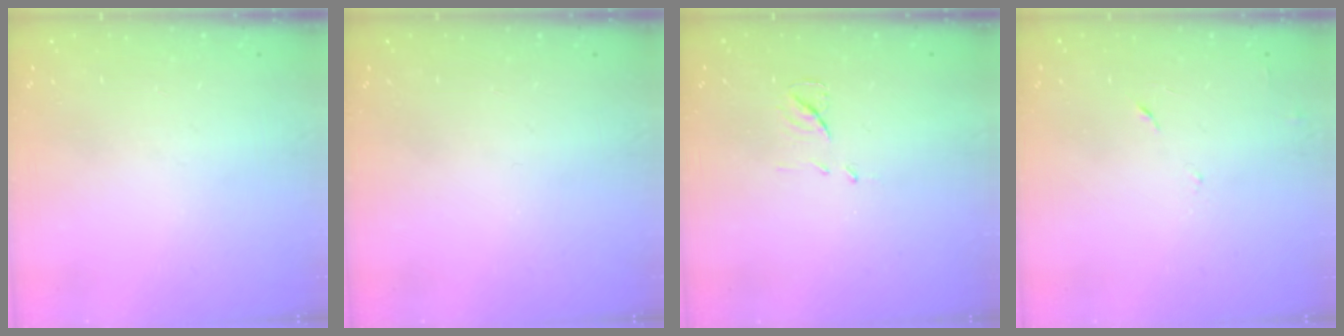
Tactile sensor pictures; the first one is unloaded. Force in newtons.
{"total": 0.0}
{"total": 7.0, "press": 7.0, "slide": 0.3}
{"total": 3.9, "press": 3.8, "slide": 0.9}